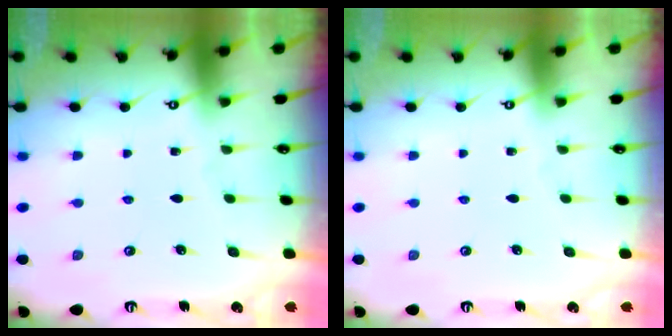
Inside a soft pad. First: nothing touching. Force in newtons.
{"total": 0.0}